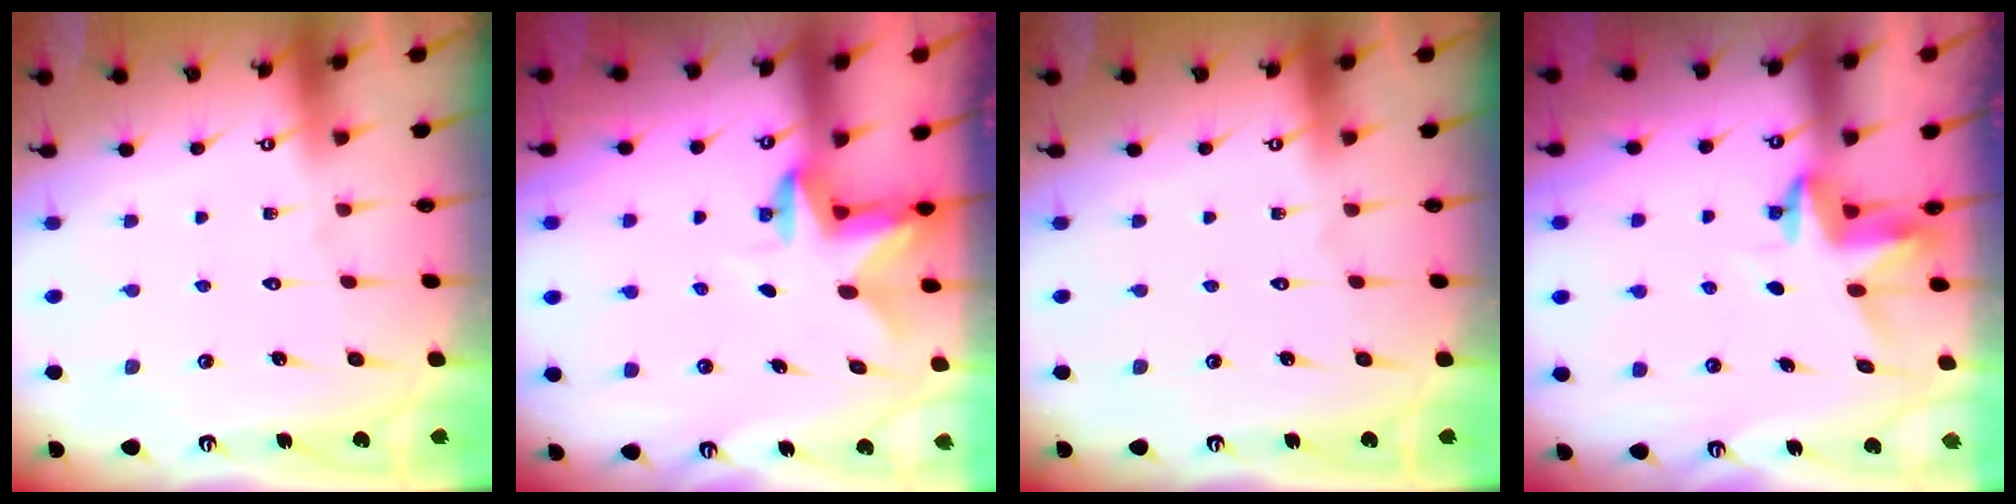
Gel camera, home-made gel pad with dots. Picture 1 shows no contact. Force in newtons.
{"total": 2.7, "press": 2.7, "slide": 0.5}
{"total": 0.0}
{"total": 3.8, "press": 3.8, "slide": 0.3}